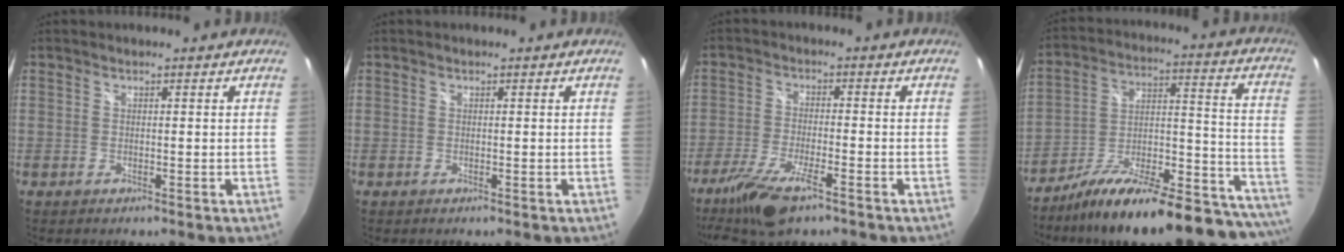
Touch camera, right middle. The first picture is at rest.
{"total": 0.0}
{"total": 10.7, "force": [-7.3, 2.8, 7.3], "torque": [-0.169, -0.031, -0.139]}
{"total": 30.0, "force": [-25.1, 6.9, 14.9], "torque": [-0.177, 0.001, -0.360]}